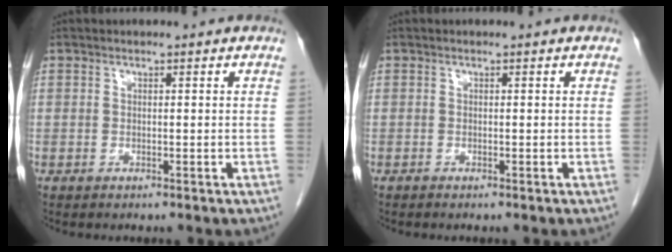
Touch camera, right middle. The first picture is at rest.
{"total": 0.0}